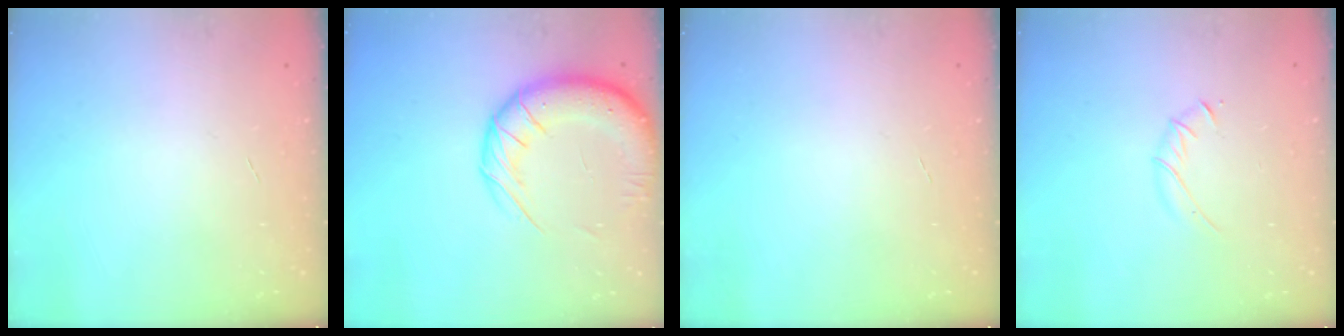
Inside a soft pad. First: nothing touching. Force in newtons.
{"total": 14.8, "press": 14.3, "slide": 3.9}
{"total": 0.0}
{"total": 3.3, "press": 3.2, "slide": 0.8}